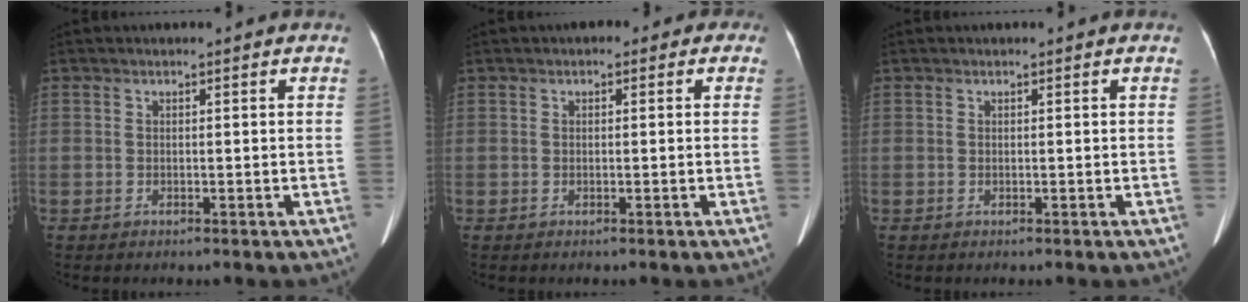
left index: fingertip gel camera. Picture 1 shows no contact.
{"total": 1.4, "force": [0.2, 1.1, 0.8], "torque": [-0.001, 0.015, -0.009]}
{"total": 0.0}